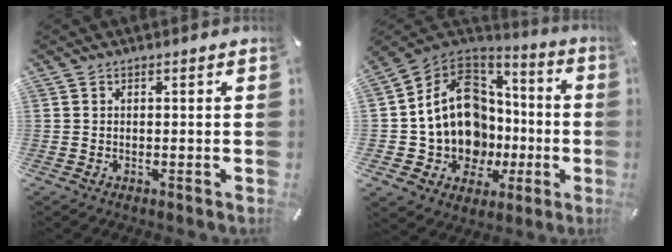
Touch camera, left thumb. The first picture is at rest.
{"total": 17.0, "force": [-1.1, 14.8, 8.2], "torque": [-0.187, -0.021, -0.004]}